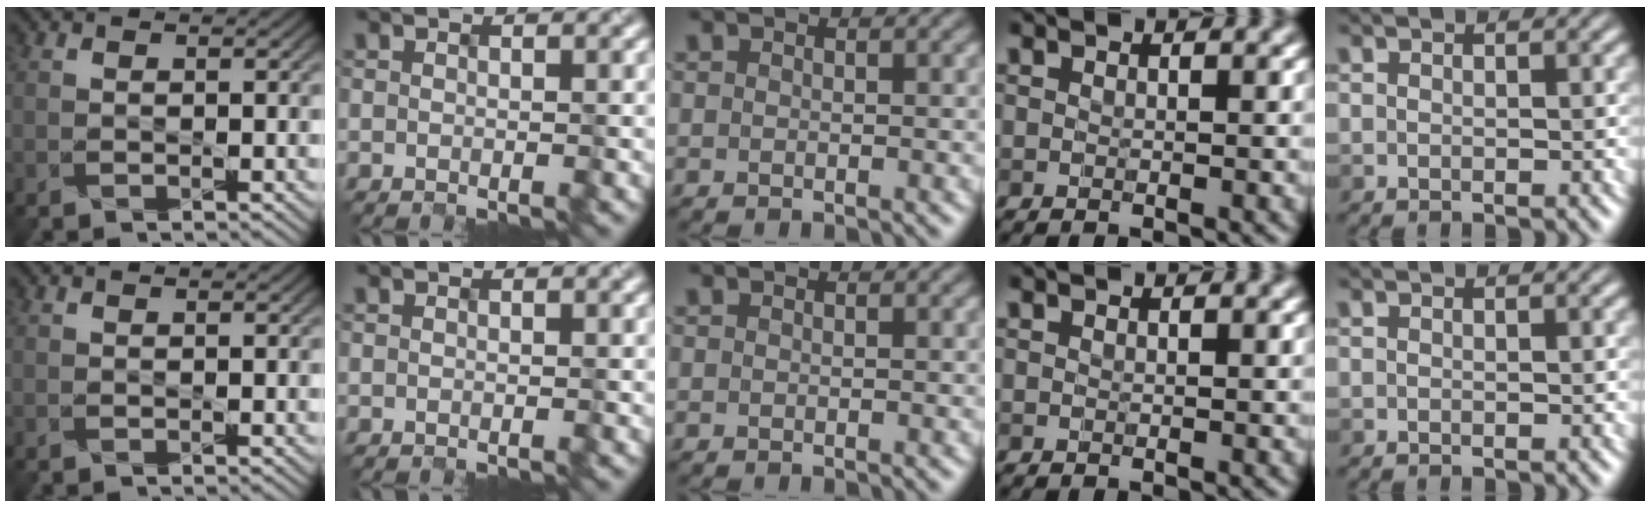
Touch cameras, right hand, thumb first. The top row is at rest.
{}